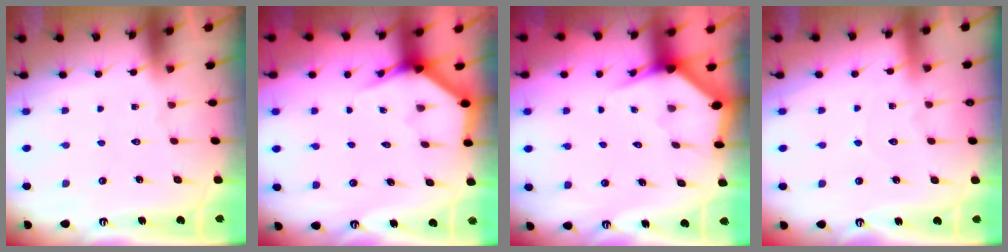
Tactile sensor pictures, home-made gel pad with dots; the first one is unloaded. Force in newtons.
{"total": 3.9, "press": 3.9, "slide": 0.4}
{"total": 2.8, "press": 2.8, "slide": 0.0}
{"total": 3.5, "press": 3.5, "slide": 0.5}